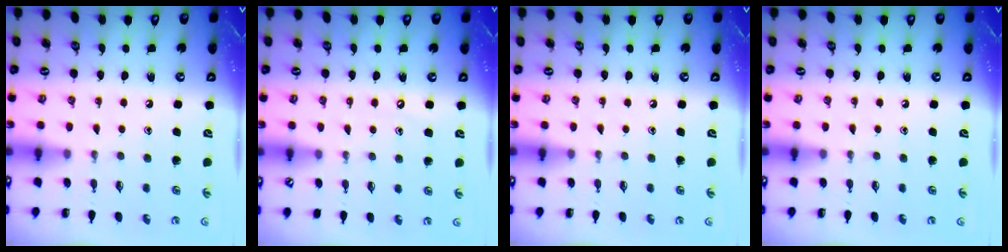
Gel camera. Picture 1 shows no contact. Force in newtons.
{"total": 3.8, "press": 3.8, "slide": 0.5}
{"total": 0.0}
{"total": 0.0}